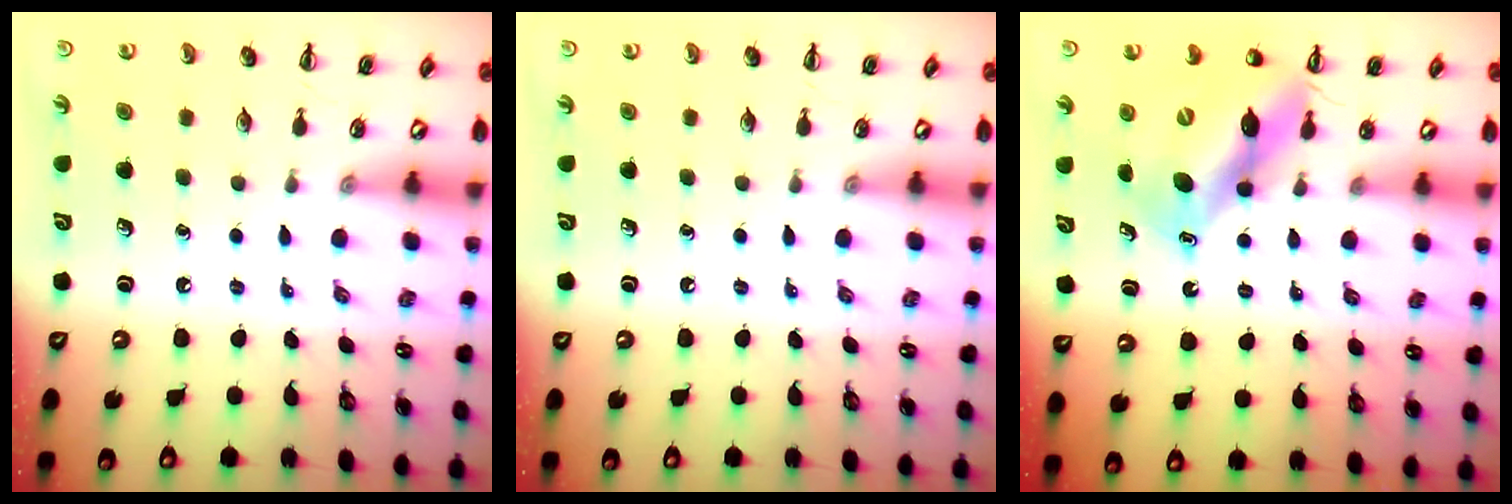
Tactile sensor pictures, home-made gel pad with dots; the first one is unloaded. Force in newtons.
{"total": 0.0}
{"total": 11.7, "press": 11.2, "slide": 3.1}